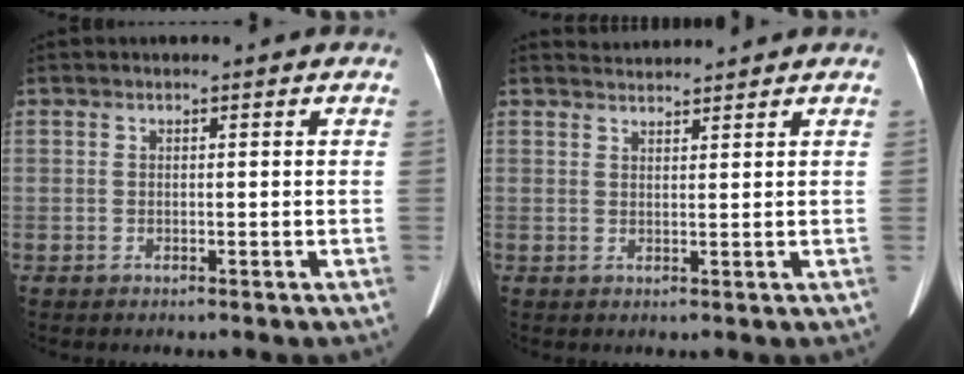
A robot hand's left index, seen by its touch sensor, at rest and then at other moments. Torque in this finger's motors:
{"motor_torque": [-0.37, -0.58, -0.27, -0.09]}